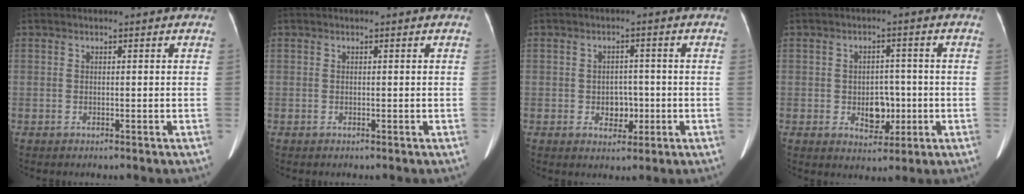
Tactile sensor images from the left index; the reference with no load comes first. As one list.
[{"total": 0.0}, {"total": 3.5, "force": [-0.7, 2.6, 2.2], "torque": [-0.029, 0.009, -0.005]}, {"total": 4.9, "force": [-0.9, 3.4, 3.4], "torque": [-0.049, 0.008, -0.005]}]